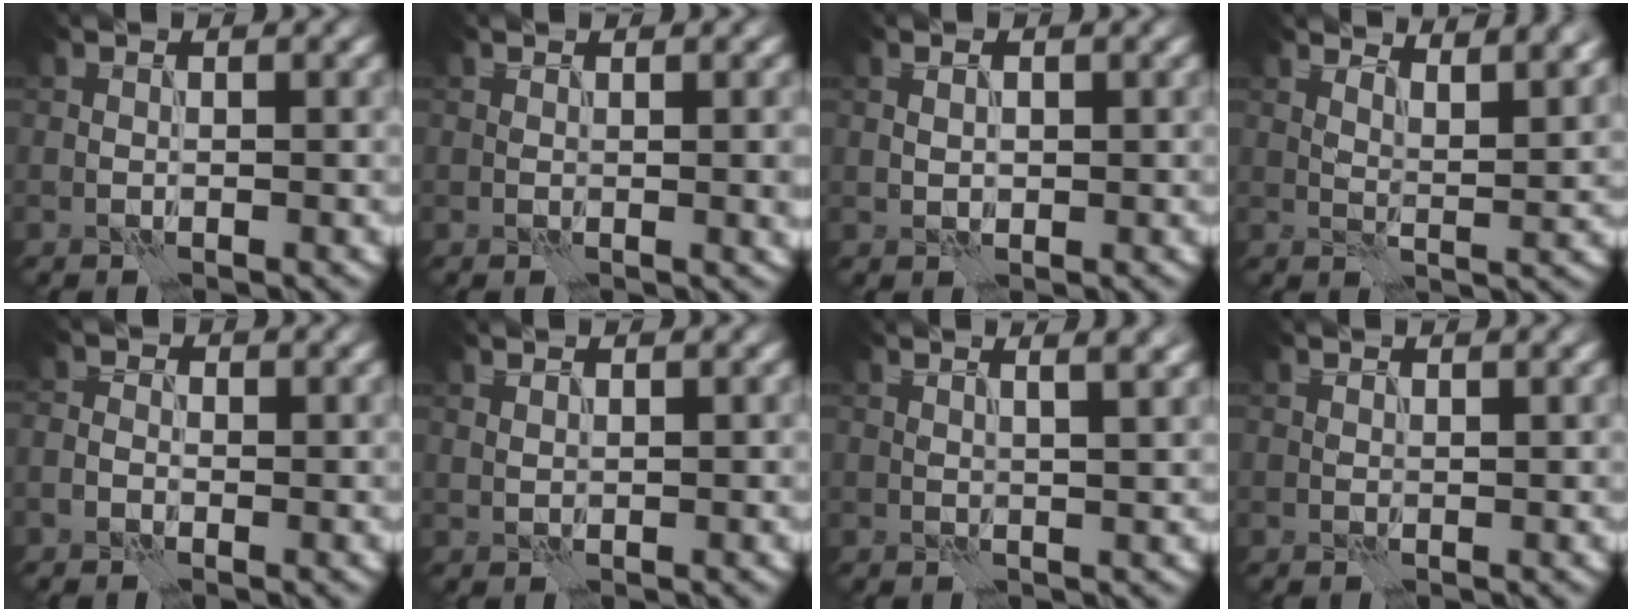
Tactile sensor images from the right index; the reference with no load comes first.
{"total": 1.5, "force": [0.5, 0.5, 1.3], "torque": [-0.008, -0.001, 0.008]}
{"total": 0.6, "force": [0.1, 0.4, 0.4], "torque": [-0.012, -0.001, 0.006]}
{"total": 6.7, "force": [5.4, 1.9, 3.4], "torque": [-0.035, 0.005, 0.066]}
{"total": 1.6, "force": [-0.8, 1.3, 0.6], "torque": [0.000, 0.001, -0.015]}
{"total": 0.9, "force": [0.8, 0.3, 0.4], "torque": [-0.005, -0.003, 0.011]}
{"total": 3.9, "force": [2.3, 1.3, 2.9], "torque": [-0.023, 0.019, 0.012]}
{"total": 0.9, "force": [0.7, 0.3, 0.5], "torque": [-0.005, -0.001, 0.008]}